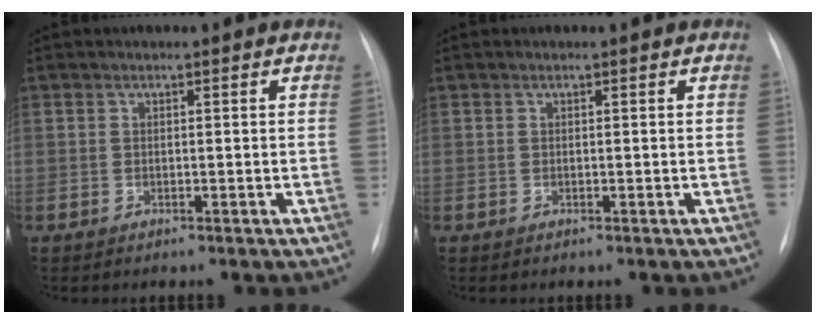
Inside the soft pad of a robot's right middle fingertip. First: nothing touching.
{"total": 0.0}